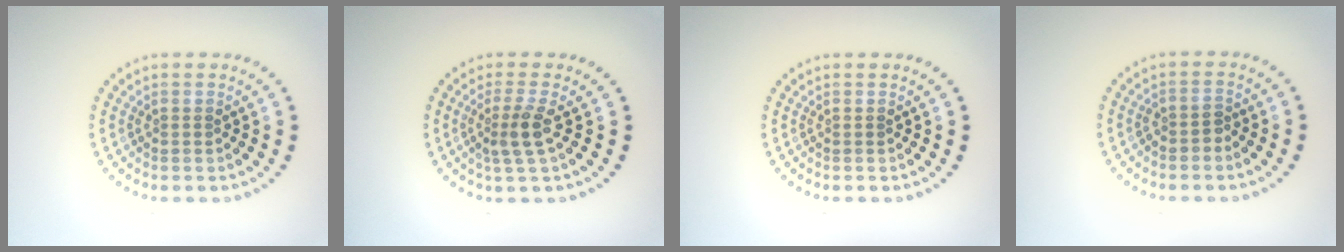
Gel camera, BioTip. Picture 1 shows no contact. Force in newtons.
{"total": 2.4, "press": 1.8, "slide": 1.5}
{"total": 0.0}
{"total": 1.2, "press": 1.1, "slide": 0.6}